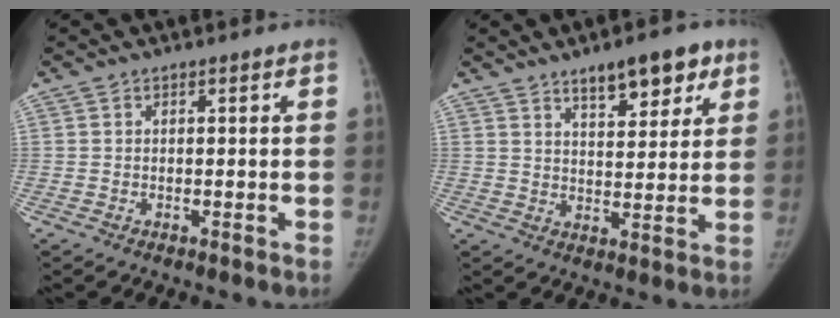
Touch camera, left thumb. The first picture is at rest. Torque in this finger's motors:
{"motor_torque": [0.17, 0.21, 0.00, -0.01, 0.13]}